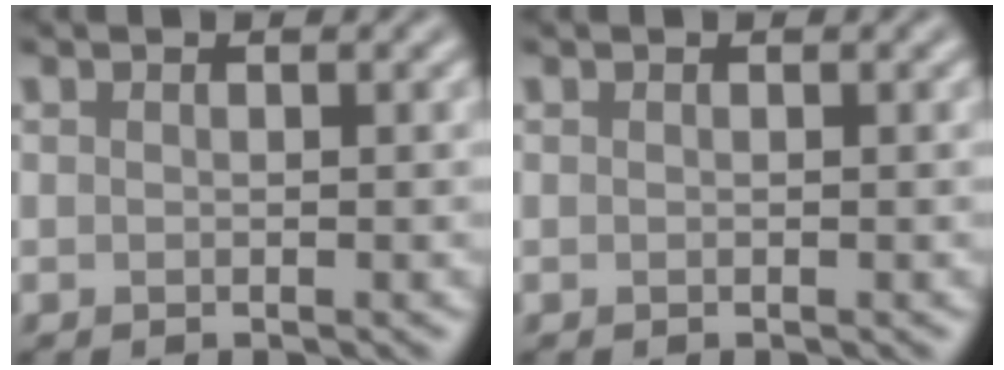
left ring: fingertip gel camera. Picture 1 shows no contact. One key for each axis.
{"total": 0.0}